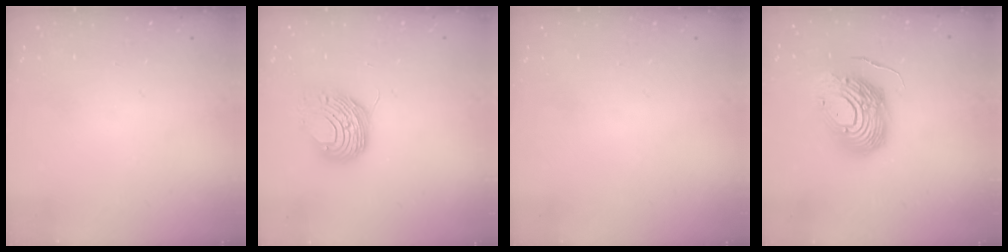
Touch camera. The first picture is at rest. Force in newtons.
{"total": 10.0, "press": 9.9, "slide": 1.2}
{"total": 0.0}
{"total": 17.1, "press": 16.9, "slide": 2.7}